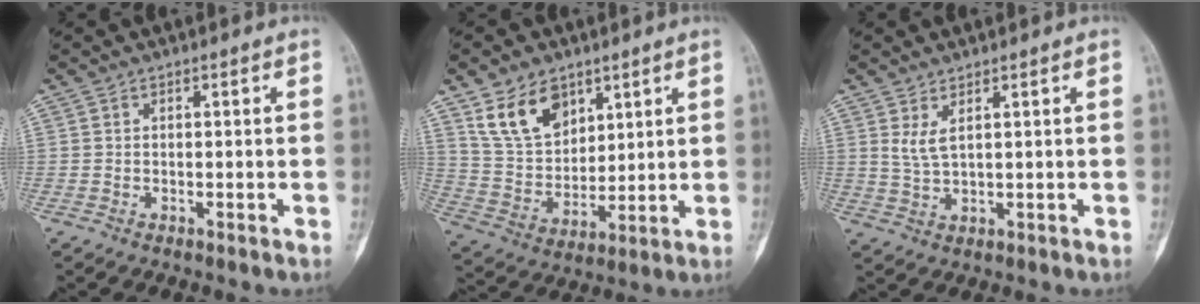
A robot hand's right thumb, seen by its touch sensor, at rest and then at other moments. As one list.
[{"total": 12.3, "force": [7.1, 8.0, 6.0], "torque": [-0.086, -0.035, 0.148]}, {"total": 3.3, "force": [1.6, 1.0, 2.8], "torque": [-0.061, -0.012, 0.040]}]